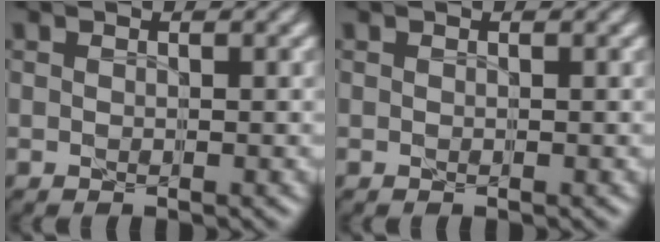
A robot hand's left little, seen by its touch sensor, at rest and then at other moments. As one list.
[{"total": 0.0}]